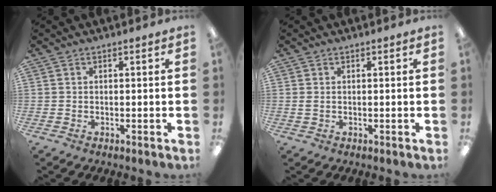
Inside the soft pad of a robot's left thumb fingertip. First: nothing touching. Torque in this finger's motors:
{"motor_torque": [-0.24, 0.11, -0.27, 0.13, 0.01]}